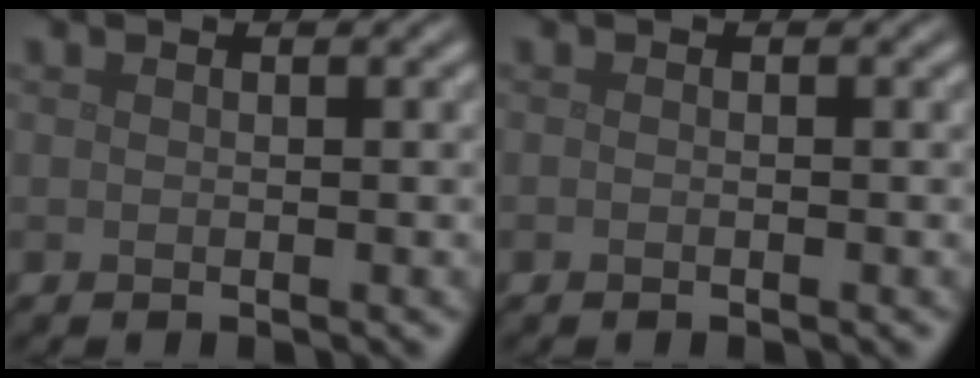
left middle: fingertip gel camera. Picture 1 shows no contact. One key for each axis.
{"total": 0.0}